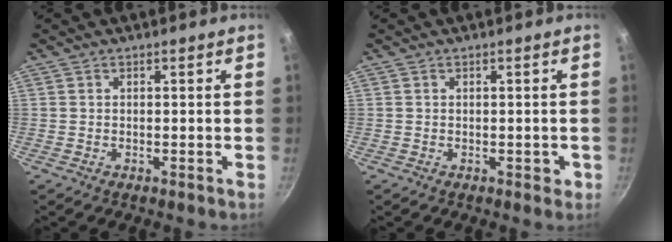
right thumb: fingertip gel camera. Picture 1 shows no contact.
{"total": 1.5, "force": [-0.3, 1.1, 0.9], "torque": [-0.001, 0.006, -0.003]}